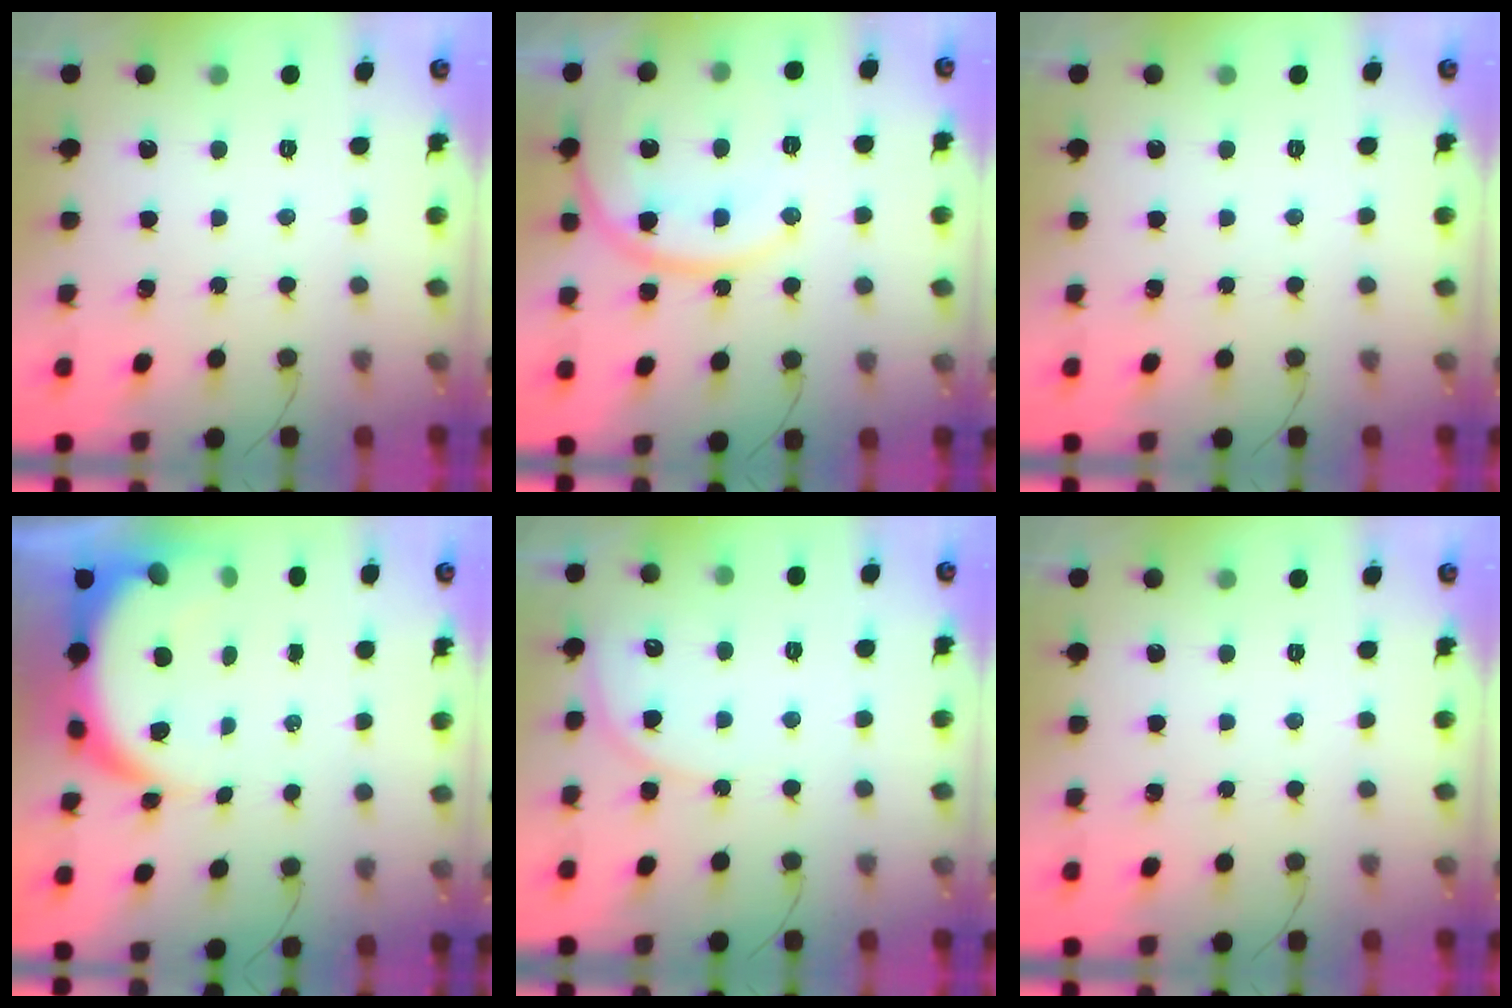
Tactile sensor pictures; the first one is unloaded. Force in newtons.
{"total": 16.8, "press": 16.7, "slide": 2.1}
{"total": 0.0}
{"total": 10.4, "press": 10.3, "slide": 1.3}
{"total": 6.2, "press": 6.2, "slide": 0.4}
{"total": 0.0}